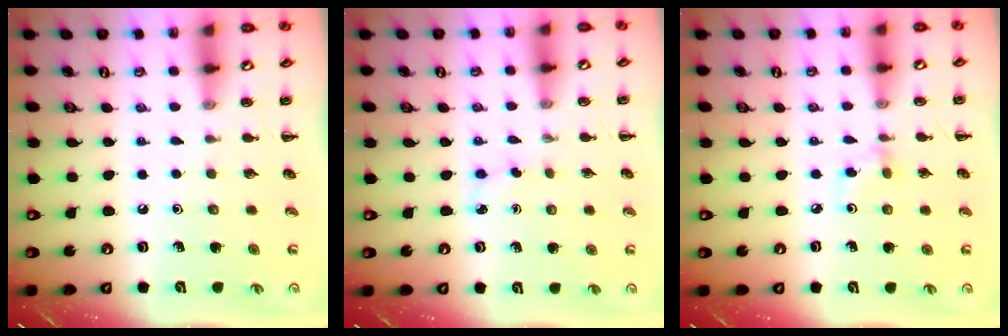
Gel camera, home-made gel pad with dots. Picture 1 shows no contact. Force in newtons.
{"total": 2.8, "press": 2.7, "slide": 0.8}
{"total": 2.9, "press": 2.7, "slide": 1.0}